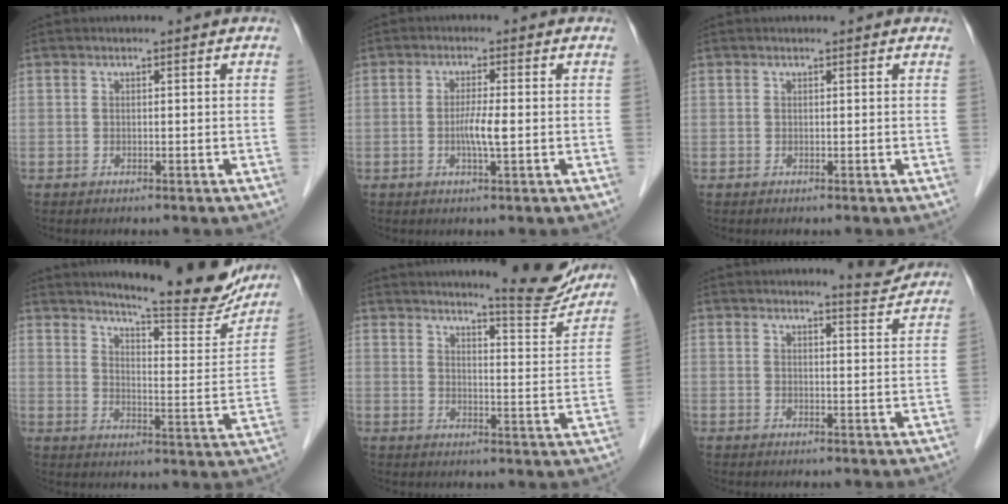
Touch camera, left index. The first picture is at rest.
{"total": 3.4, "force": [-0.5, 0.0, 3.4], "torque": [-0.068, -0.004, -0.011]}
{"total": 1.2, "force": [1.1, 0.2, 0.4], "torque": [-0.012, 0.009, 0.010]}
{"total": 19.2, "force": [17.3, 2.1, 8.0], "torque": [-0.107, -0.061, 0.216]}
{"total": 12.8, "force": [12.1, 0.4, 4.1], "torque": [-0.052, -0.037, 0.150]}
{"total": 4.0, "force": [3.9, 0.0, 0.5], "torque": [-0.017, -0.018, 0.044]}